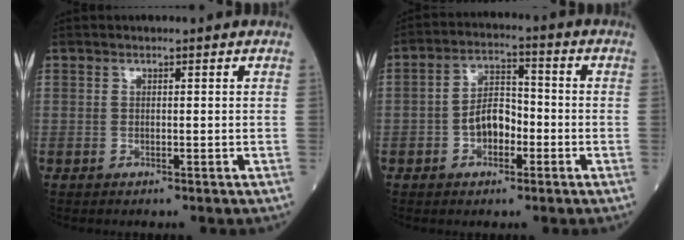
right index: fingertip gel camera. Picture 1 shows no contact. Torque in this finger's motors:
{"motor_torque": [0.17, -0.11, 0.12, 0.05]}